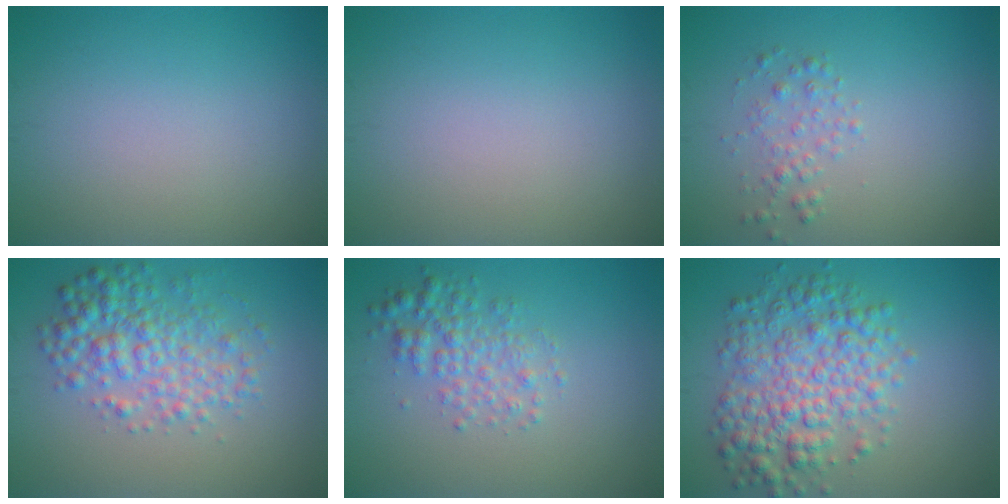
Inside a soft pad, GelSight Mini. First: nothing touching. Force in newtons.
{"total": 0.0}
{"total": 1.6, "press": 1.6, "slide": 0.0}
{"total": 4.8, "press": 4.8, "slide": 0.0}
{"total": 2.9, "press": 2.9, "slide": 0.0}
{"total": 6.5, "press": 6.5, "slide": 0.0}